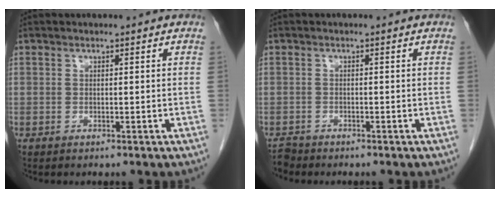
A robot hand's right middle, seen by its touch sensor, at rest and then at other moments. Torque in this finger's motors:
{"motor_torque": [0.11, -0.05, -0.02, -0.02]}